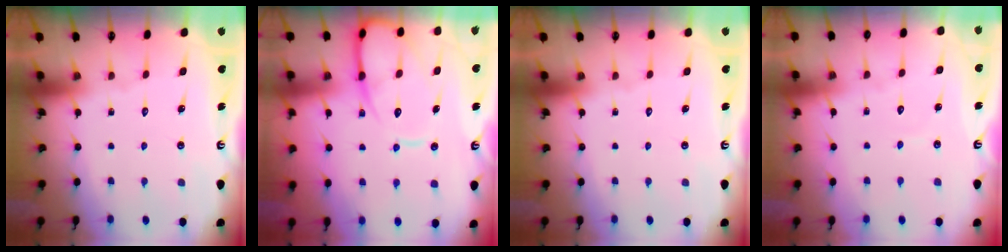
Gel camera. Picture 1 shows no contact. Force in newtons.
{"total": 12.9, "press": 12.8, "slide": 1.4}
{"total": 0.0}
{"total": 2.7, "press": 2.7, "slide": 0.3}